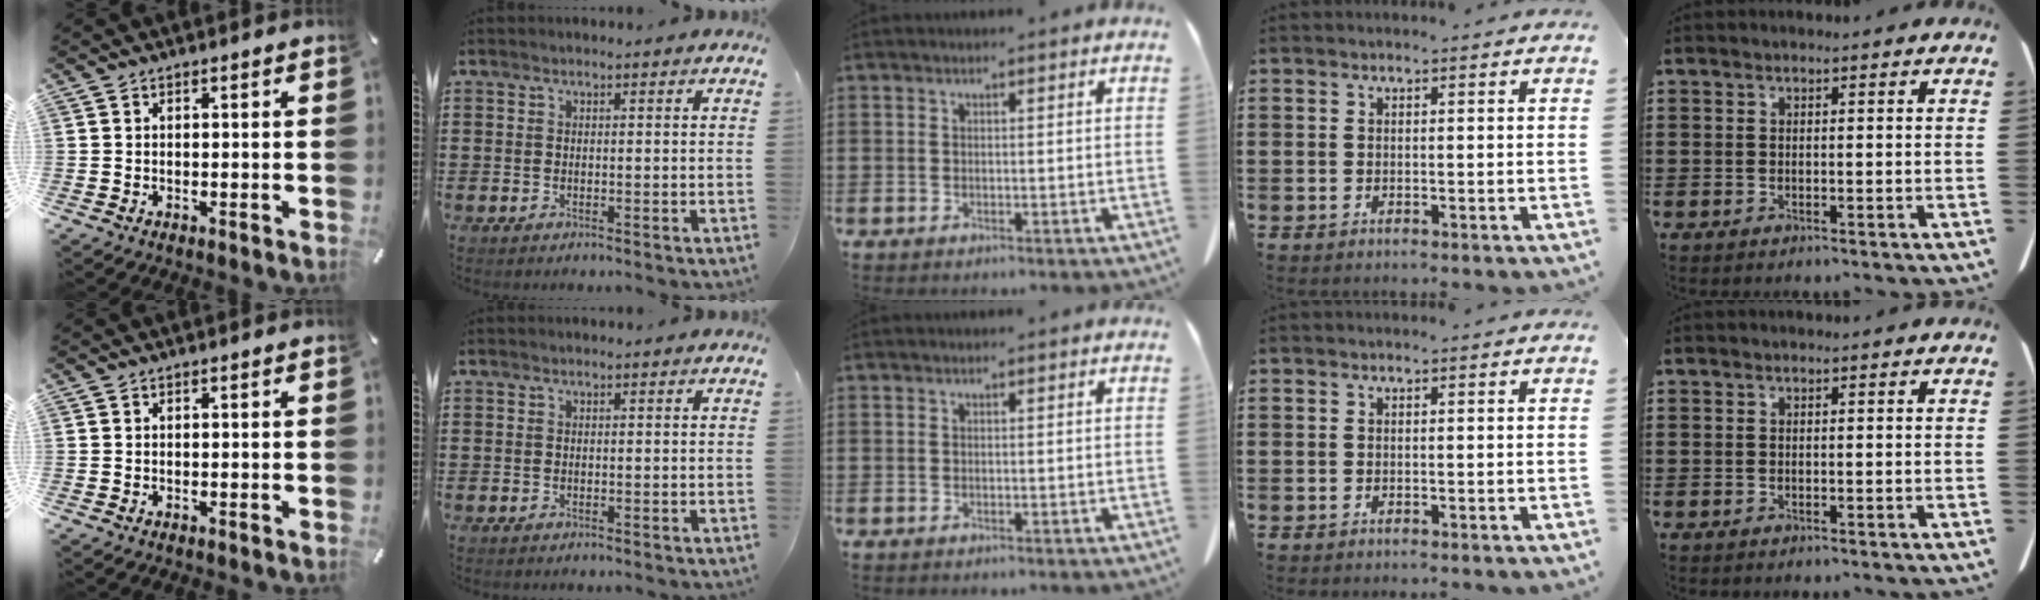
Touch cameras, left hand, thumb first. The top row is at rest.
{}